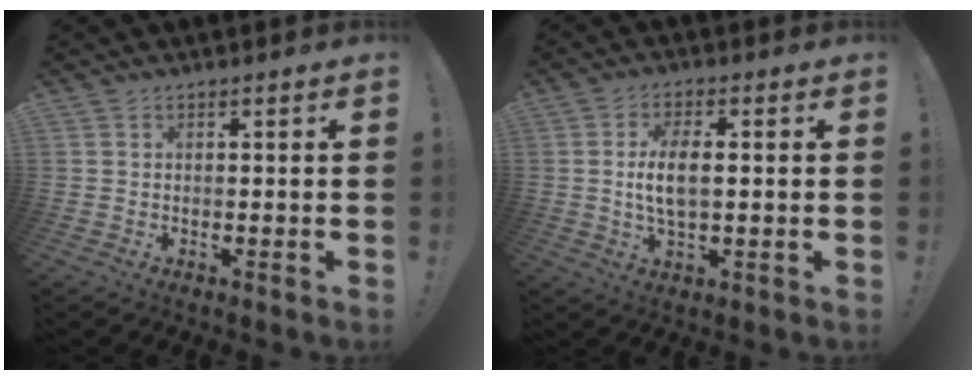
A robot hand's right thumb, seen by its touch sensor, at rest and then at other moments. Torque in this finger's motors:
{"motor_torque": [0.02, 0.30, 0.50, -0.32, 0.06]}